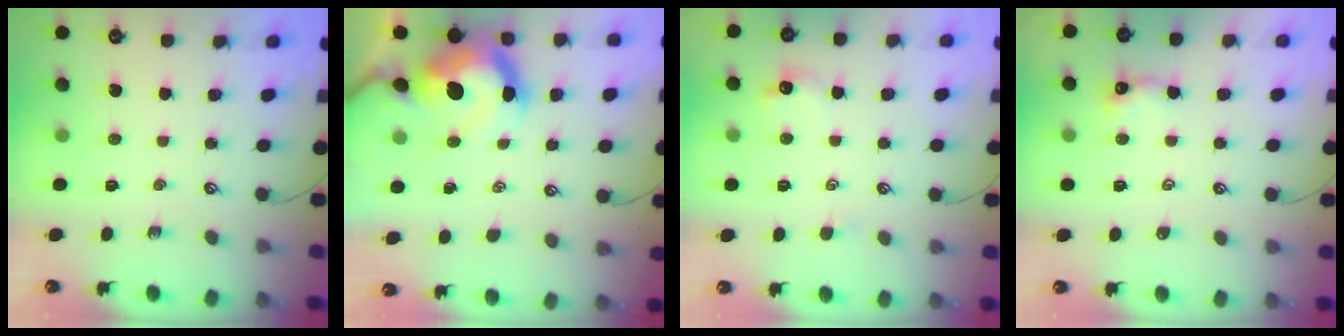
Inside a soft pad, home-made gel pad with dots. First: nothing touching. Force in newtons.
{"total": 13.5, "press": 13.4, "slide": 1.9}
{"total": 0.8, "press": 0.6, "slide": 0.5}
{"total": 1.6, "press": 1.6, "slide": 0.4}